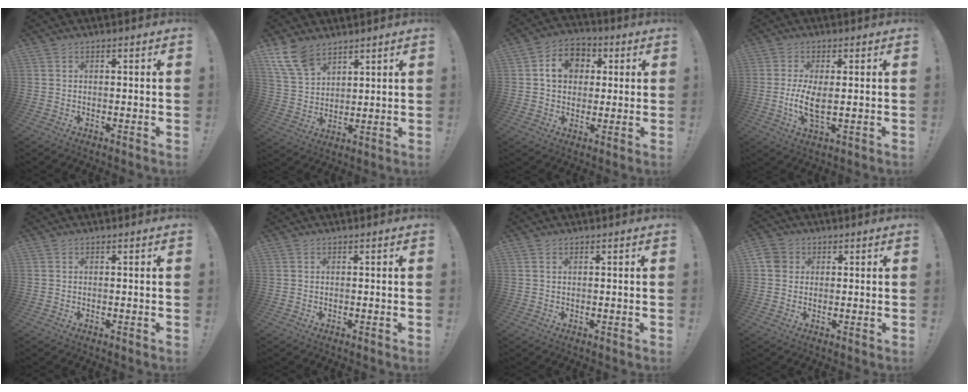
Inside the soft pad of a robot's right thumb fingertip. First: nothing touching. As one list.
[{"total": 10.7, "force": [7.6, 5.7, 4.9], "torque": [-0.101, -0.032, 0.151]}, {"total": 9.9, "force": [2.5, 8.4, 4.6], "torque": [-0.066, 0.002, 0.049]}, {"total": 7.3, "force": [-0.2, 2.7, 6.8], "torque": [-0.134, -0.016, -0.006]}, {"total": 0.0}, {"total": 0.0}, {"total": 0.6, "force": [0.4, 0.2, 0.4], "torque": [-0.012, 0.002, 0.009]}, {"total": 4.2, "force": [0.8, 3.8, 1.6], "torque": [-0.026, 0.009, 0.017]}]